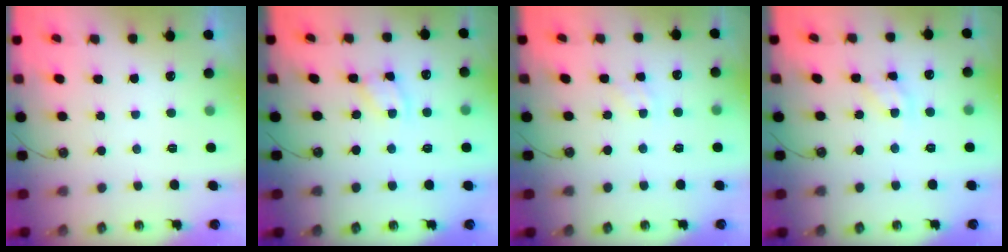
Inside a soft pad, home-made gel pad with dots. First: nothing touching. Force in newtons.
{"total": 2.9, "press": 2.9, "slide": 0.4}
{"total": 2.1, "press": 2.1, "slide": 0.4}
{"total": 7.3, "press": 7.3, "slide": 0.4}